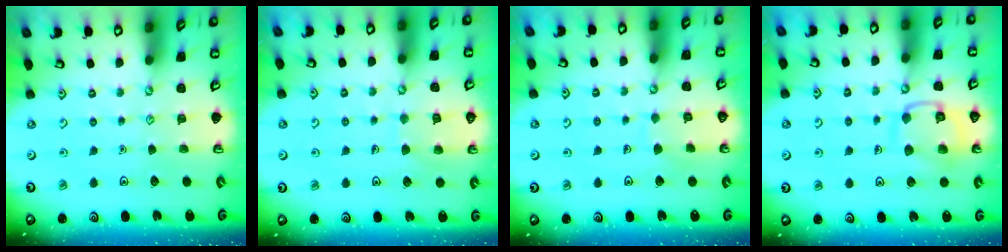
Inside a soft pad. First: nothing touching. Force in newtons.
{"total": 6.2, "press": 6.2, "slide": 0.5}
{"total": 5.9, "press": 5.9, "slide": 0.3}
{"total": 12.8, "press": 12.8, "slide": 1.1}